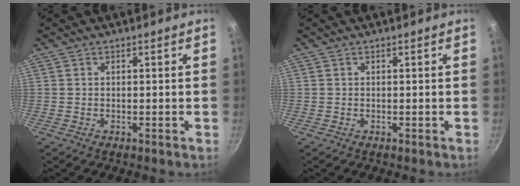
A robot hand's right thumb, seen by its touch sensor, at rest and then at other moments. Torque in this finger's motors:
{"motor_torque": [0.00, 0.00, 0.00, 0.00, 0.00]}